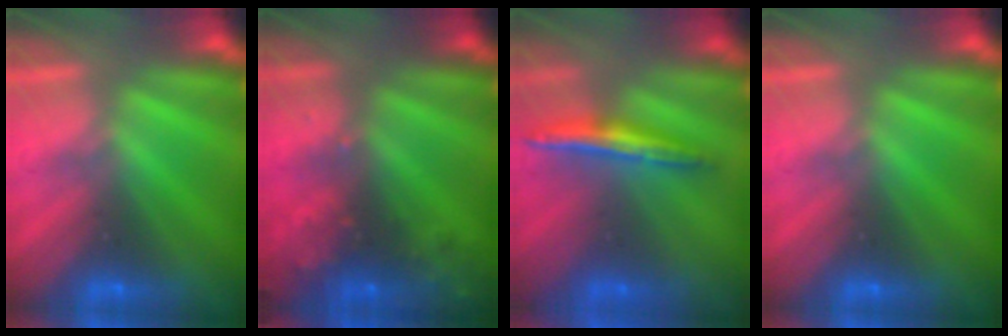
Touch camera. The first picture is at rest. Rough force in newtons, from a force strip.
{"total": 9.0}
{"total": 1.6}
{"total": 0.0}